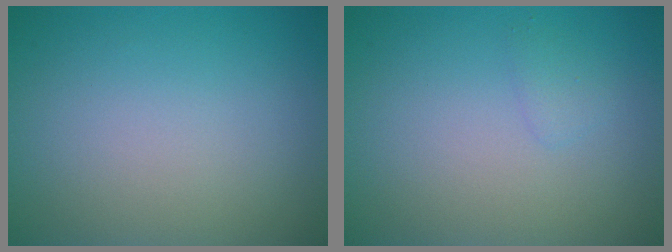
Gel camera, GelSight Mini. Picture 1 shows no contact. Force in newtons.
{"total": 0.8, "press": 0.8, "slide": 0.0}